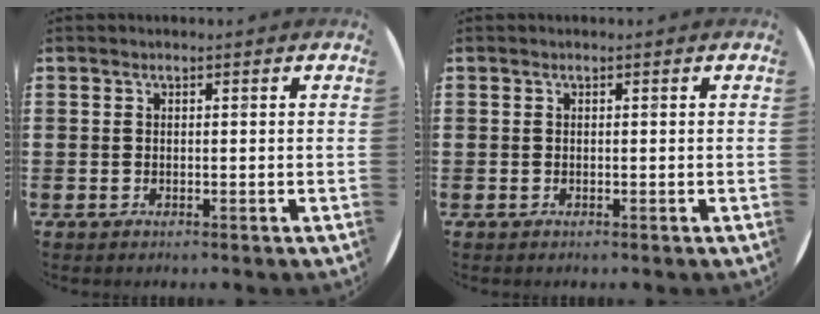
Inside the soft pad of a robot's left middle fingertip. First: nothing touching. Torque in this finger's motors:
{"motor_torque": [0.99, -1.15, 0.02, -0.01]}